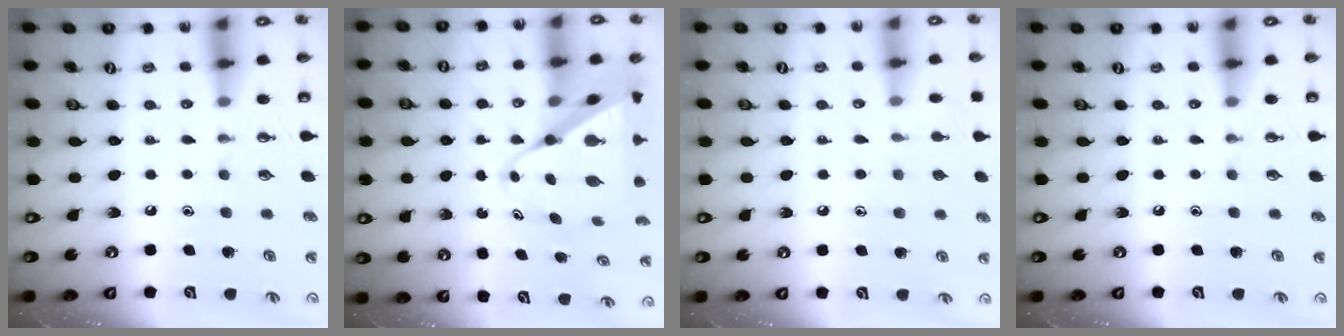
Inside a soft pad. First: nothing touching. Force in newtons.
{"total": 10.6, "press": 10.6, "slide": 0.8}
{"total": 6.8, "press": 6.7, "slide": 0.7}
{"total": 0.0}